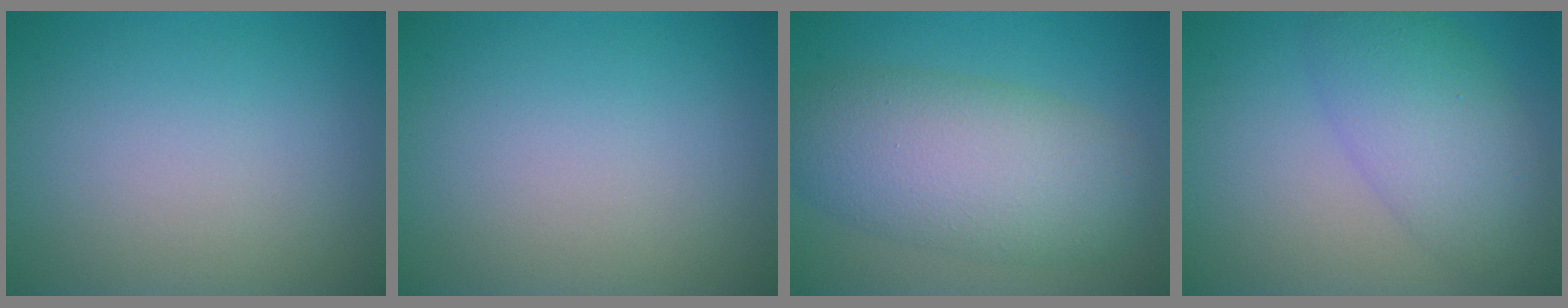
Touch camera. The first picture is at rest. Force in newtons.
{"total": 0.0}
{"total": 8.1, "press": 8.1, "slide": 0.3}
{"total": 5.6, "press": 5.6, "slide": 0.3}